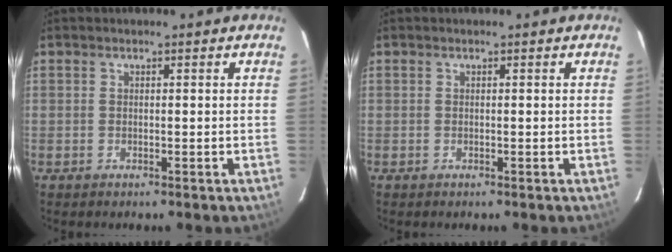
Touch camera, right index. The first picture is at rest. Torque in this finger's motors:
{"motor_torque": [0.00, 0.00, 0.01, 0.00]}